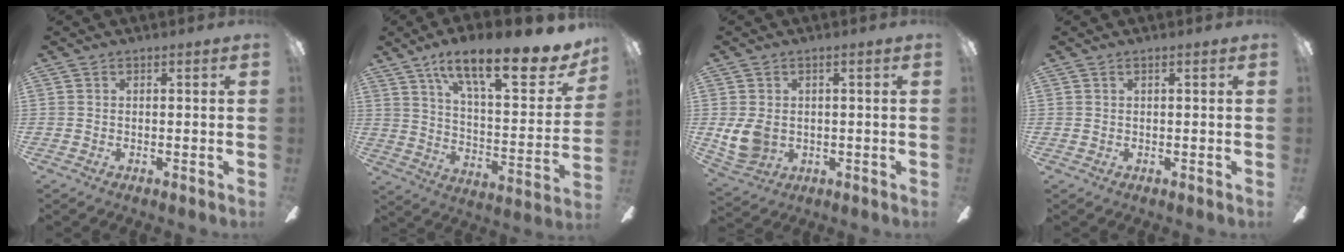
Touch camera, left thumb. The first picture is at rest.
{"total": 20.5, "force": [14.3, 6.2, 13.2], "torque": [-0.203, -0.096, 0.234]}
{"total": 6.9, "force": [0.0, 5.2, 4.6], "torque": [-0.106, 0.009, 0.004]}
{"total": 0.6, "force": [0.3, 0.2, 0.5], "torque": [-0.011, 0.002, 0.006]}